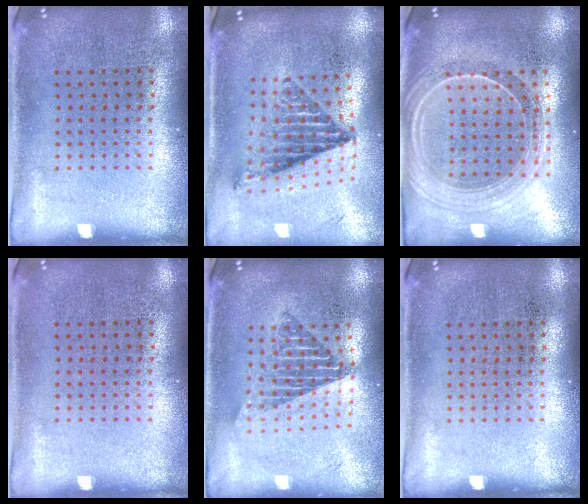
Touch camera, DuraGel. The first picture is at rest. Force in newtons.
{"total": 1.3, "press": 1.2, "slide": 0.6}
{"total": 2.2, "press": 2.0, "slide": 1.1}
{"total": 0.0}
{"total": 1.7, "press": 1.3, "slide": 1.0}
{"total": 0.0}